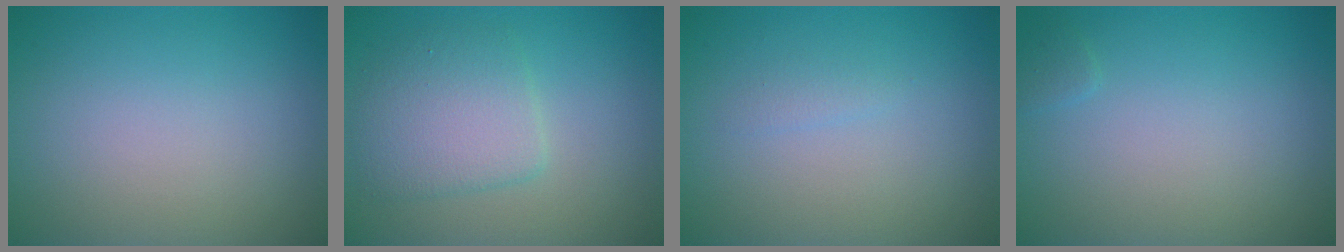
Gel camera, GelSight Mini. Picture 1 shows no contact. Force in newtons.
{"total": 4.0, "press": 4.0, "slide": 0.2}
{"total": 0.7, "press": 0.7, "slide": 0.0}
{"total": 0.6, "press": 0.6, "slide": 0.0}